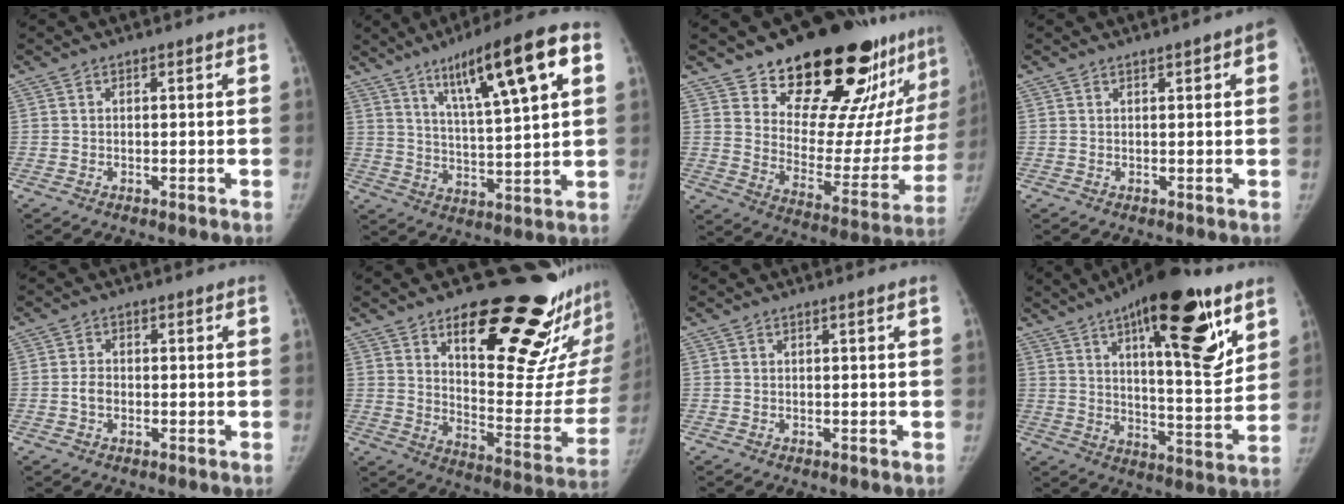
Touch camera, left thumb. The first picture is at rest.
{"total": 17.5, "force": [7.9, 3.3, 15.2], "torque": [-0.224, -0.015, 0.128]}
{"total": 27.6, "force": [19.7, 10.9, 15.9], "torque": [-0.184, -0.117, 0.286]}
{"total": 3.5, "force": [1.4, 1.2, 3.0], "torque": [-0.024, 0.002, 0.014]}
{"total": 2.3, "force": [-0.7, 1.8, 1.2], "torque": [-0.012, 0.007, -0.014]}
{"total": 28.6, "force": [17.9, 10.0, 19.9], "torque": [-0.226, -0.103, 0.260]}
{"total": 0.0}
{"total": 24.3, "force": [12.4, 8.2, 19.3], "torque": [-0.259, -0.046, 0.187]}